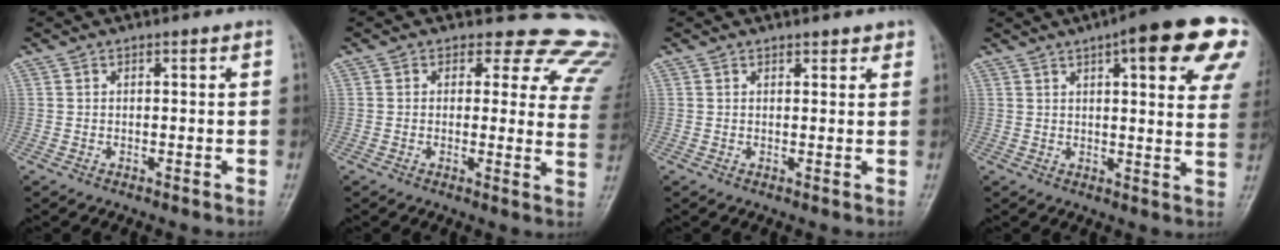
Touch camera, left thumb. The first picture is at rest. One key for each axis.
{"total": 14.6, "fx": 11.9, "fy": 7.2, "fz": 4.5, "tx": 0.009, "ty": -0.075, "tz": 0.092}
{"total": 1.8, "fx": 1.5, "fy": 0.8, "fz": 0.7, "tx": 0.007, "ty": -0.006, "tz": 0.015}
{"total": 20.5, "fx": 9.9, "fy": 5.2, "fz": 17.2, "tx": -0.199, "ty": -0.016, "tz": 0.113}